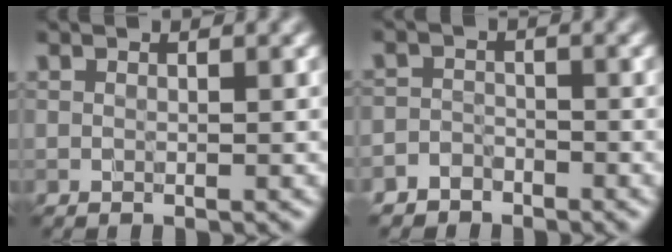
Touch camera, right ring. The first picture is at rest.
{"total": 1.9, "force": [-1.6, 1.0, -0.3], "torque": [0.017, 0.006, -0.036]}